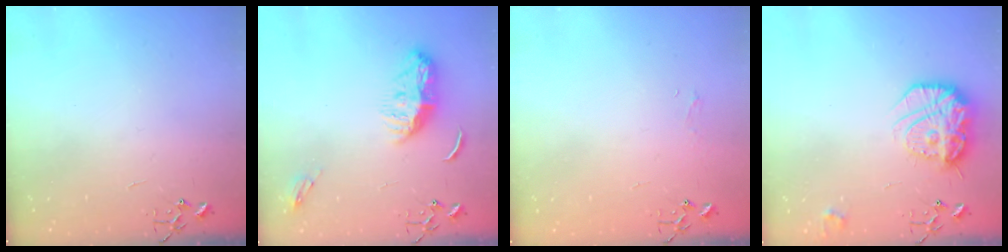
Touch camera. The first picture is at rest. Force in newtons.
{"total": 10.5, "press": 10.5, "slide": 0.4}
{"total": 3.9, "press": 3.9, "slide": 0.5}
{"total": 19.8, "press": 19.7, "slide": 1.6}